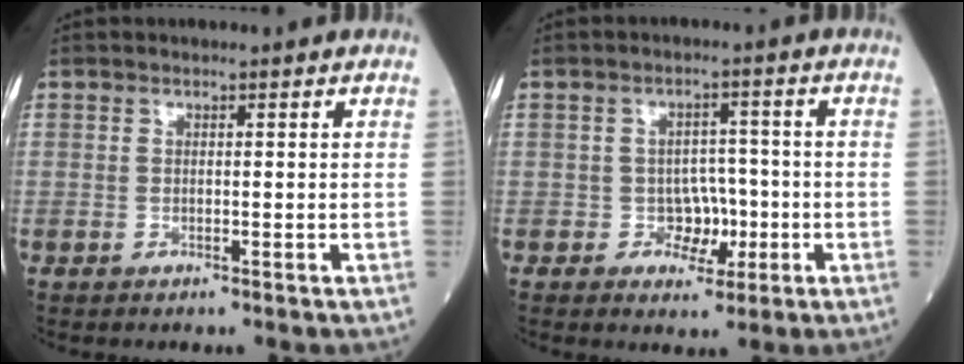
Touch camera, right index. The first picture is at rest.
{"total": 4.3, "force": [-1.3, 3.5, 2.1], "torque": [-0.020, 0.010, -0.017]}